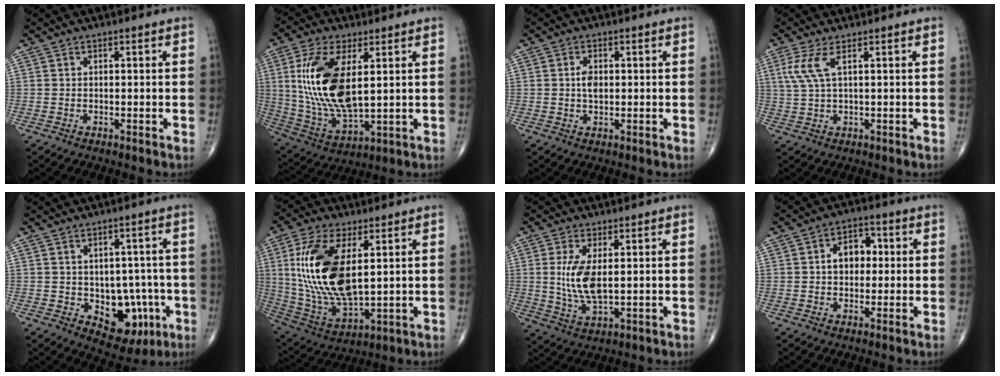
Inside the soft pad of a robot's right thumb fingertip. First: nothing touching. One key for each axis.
{"total": 17.5, "fx": 3.5, "fy": 7.8, "fz": 15.3, "tx": -0.312, "ty": -0.021, "tz": 0.078}
{"total": 2.7, "fx": 0.2, "fy": 1.7, "fz": 2.2, "tx": -0.036, "ty": -0.001, "tz": 0.003}
{"total": 4.4, "fx": 1.7, "fy": 0.9, "fz": 4.0, "tx": -0.114, "ty": 0.005, "tz": 0.043}
{"total": 11.1, "fx": -2.8, "fy": 7.5, "fz": 7.7, "tx": -0.053, "ty": 0.014, "tz": -0.022}
{"total": 19.6, "fx": 3.8, "fy": 9.0, "fz": 17.0, "tx": -0.348, "ty": -0.022, "tz": 0.083}
{"total": 8.0, "fx": 1.0, "fy": 3.2, "fz": 7.2, "tx": -0.155, "ty": -0.017, "tz": 0.027}
{"total": 6.5, "fx": 0.6, "fy": 4.6, "fz": 4.5, "tx": -0.048, "ty": 0.017, "tz": 0.003}